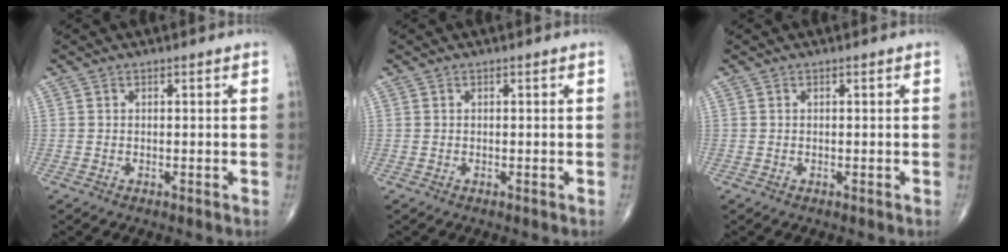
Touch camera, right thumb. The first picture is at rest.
{"total": 0.0}
{"total": 0.0}